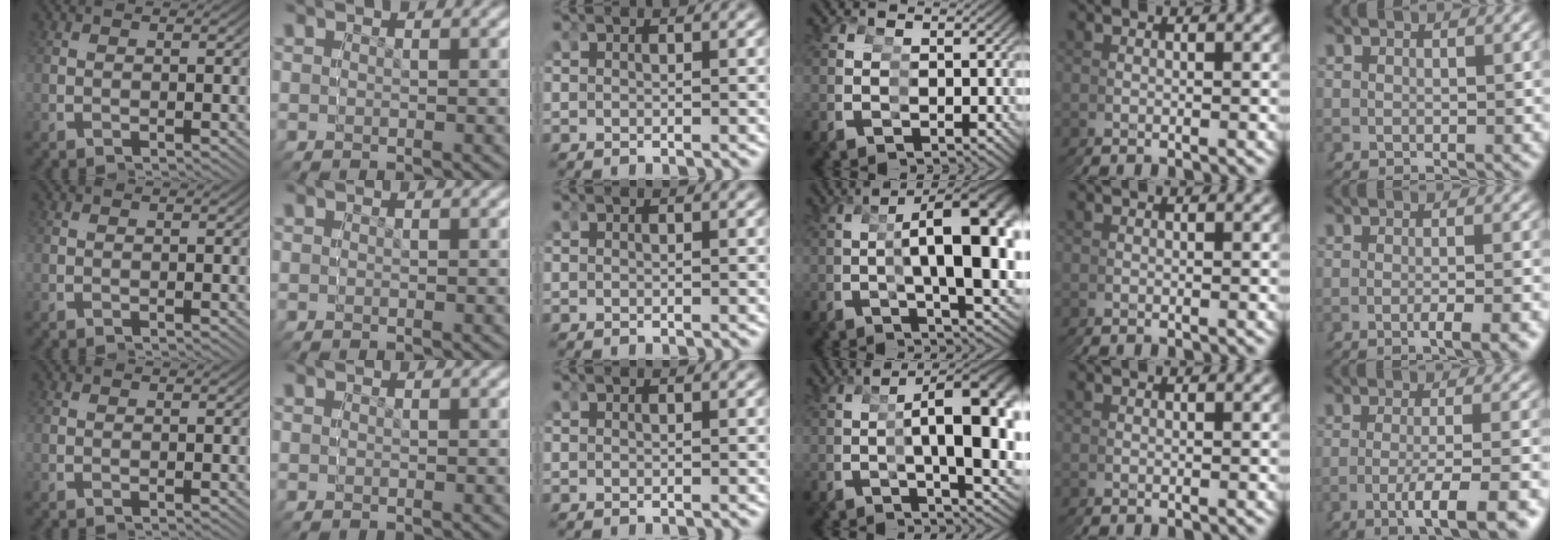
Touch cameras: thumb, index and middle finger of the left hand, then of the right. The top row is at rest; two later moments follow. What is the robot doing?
{"motion": "grasp_and_lifting", "object": "cubes"}